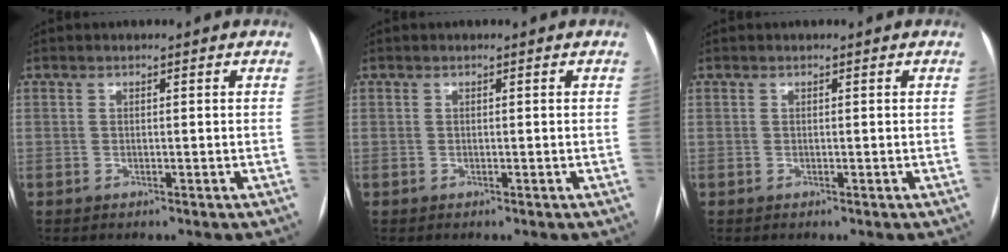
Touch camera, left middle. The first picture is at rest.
{"total": 0.0}
{"total": 0.0}